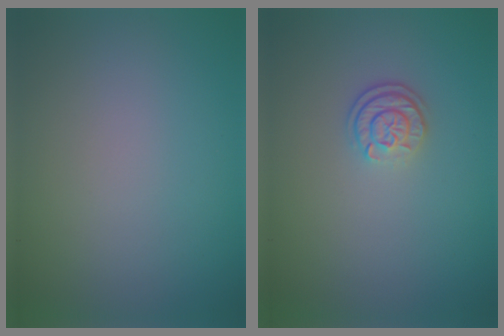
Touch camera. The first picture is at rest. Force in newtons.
{"total": 2.2, "press": 1.8, "slide": 1.3}